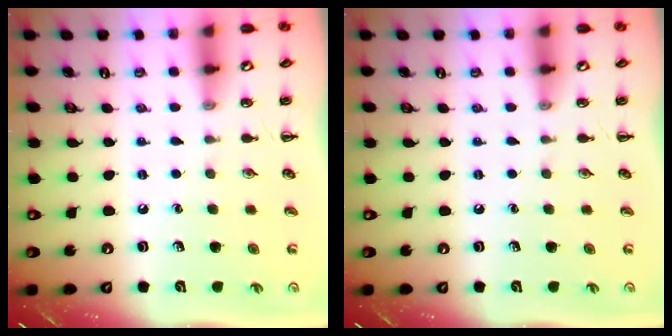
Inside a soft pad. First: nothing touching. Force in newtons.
{"total": 0.0}